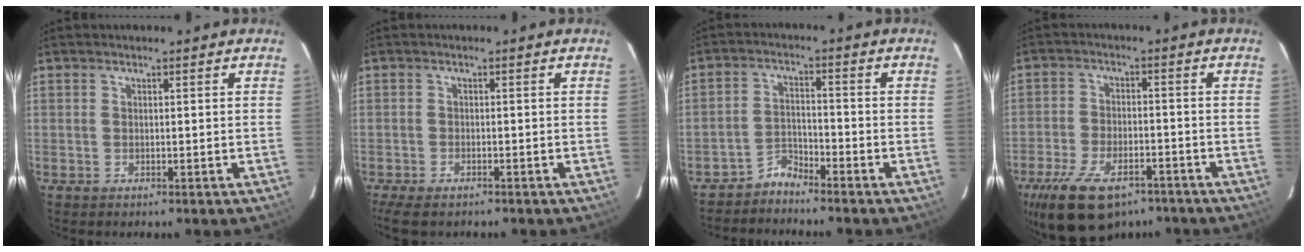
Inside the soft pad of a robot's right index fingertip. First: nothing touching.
{"total": 5.8, "force": [-4.5, 2.3, 2.9], "torque": [-0.076, -0.024, -0.079]}
{"total": 3.5, "force": [-3.3, 0.9, -0.1], "torque": [0.003, 0.008, -0.065]}
{"total": 15.9, "force": [-10.6, 7.8, 8.9], "torque": [-0.198, -0.022, -0.173]}